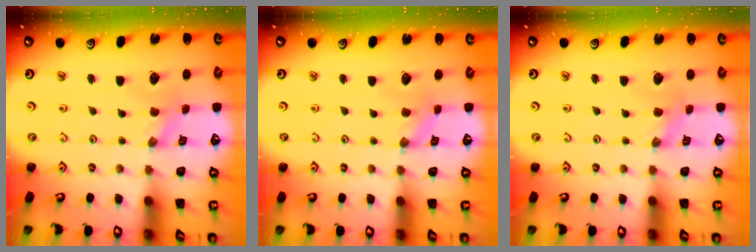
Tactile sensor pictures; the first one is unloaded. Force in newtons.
{"total": 0.0}
{"total": 1.1, "press": 1.1, "slide": 0.3}